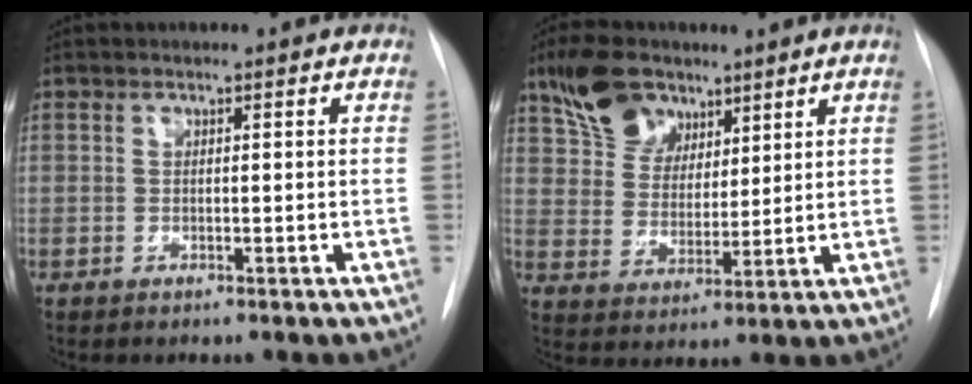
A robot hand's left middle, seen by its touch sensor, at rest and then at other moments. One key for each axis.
{"total": 9.6, "fx": 6.5, "fy": 6.3, "fz": 3.3, "tx": -0.068, "ty": 0.027, "tz": 0.124}